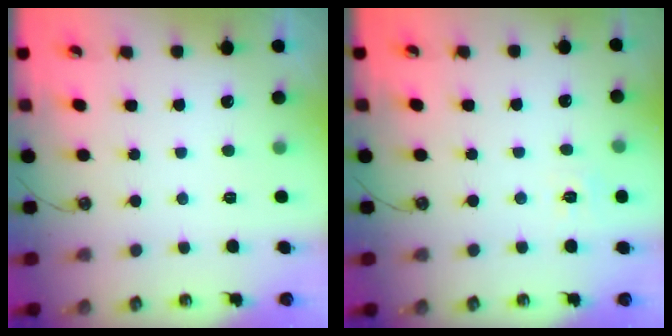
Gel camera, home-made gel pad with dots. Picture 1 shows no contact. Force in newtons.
{"total": 4.7, "press": 4.7, "slide": 0.6}